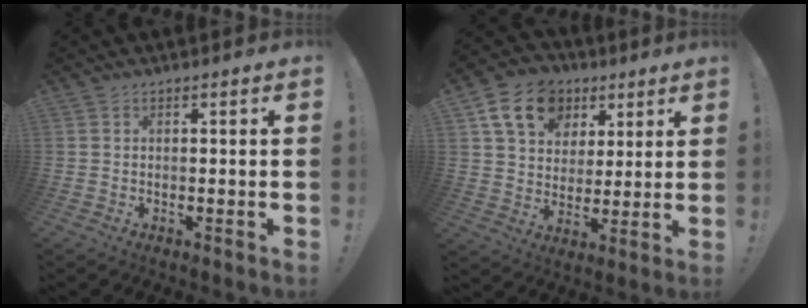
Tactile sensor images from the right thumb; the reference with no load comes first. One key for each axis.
{"total": 15.7, "fx": 7.4, "fy": 11.7, "fz": 7.5, "tx": -0.115, "ty": -0.027, "tz": 0.142}